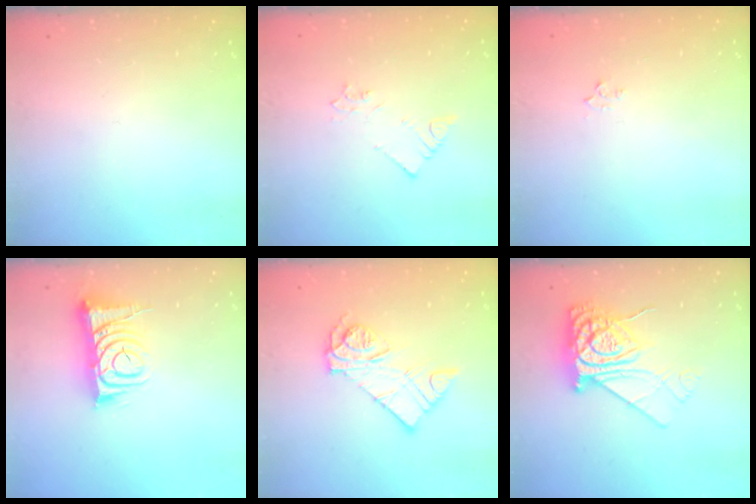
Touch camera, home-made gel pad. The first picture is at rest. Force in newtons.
{"total": 2.7, "press": 2.7, "slide": 0.3}
{"total": 2.9, "press": 2.8, "slide": 0.4}
{"total": 10.2, "press": 10.2, "slide": 1.1}
{"total": 12.1, "press": 12.1, "slide": 1.0}
{"total": 12.3, "press": 12.3, "slide": 1.0}